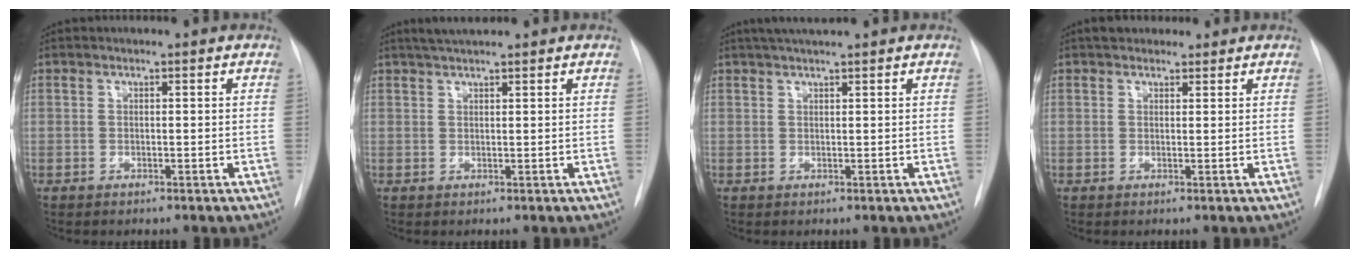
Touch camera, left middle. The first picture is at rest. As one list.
[{"total": 3.2, "force": [2.8, 0.1, 1.5], "torque": [-0.027, 0.017, 0.048]}, {"total": 3.6, "force": [3.0, -0.3, 1.9], "torque": [-0.029, 0.020, 0.052]}, {"total": 4.7, "force": [4.0, 1.9, 1.7], "torque": [-0.020, 0.027, 0.063]}]